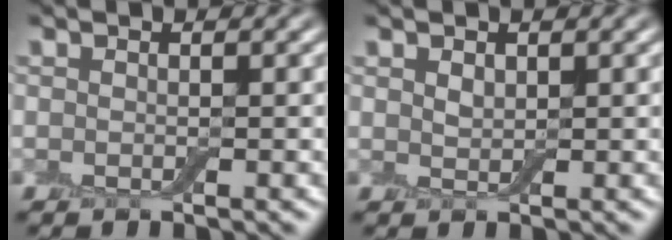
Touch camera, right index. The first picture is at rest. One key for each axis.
{"total": 1.0, "fx": 0.6, "fy": 0.6, "fz": 0.5, "tx": -0.013, "ty": 0.000, "tz": 0.013}